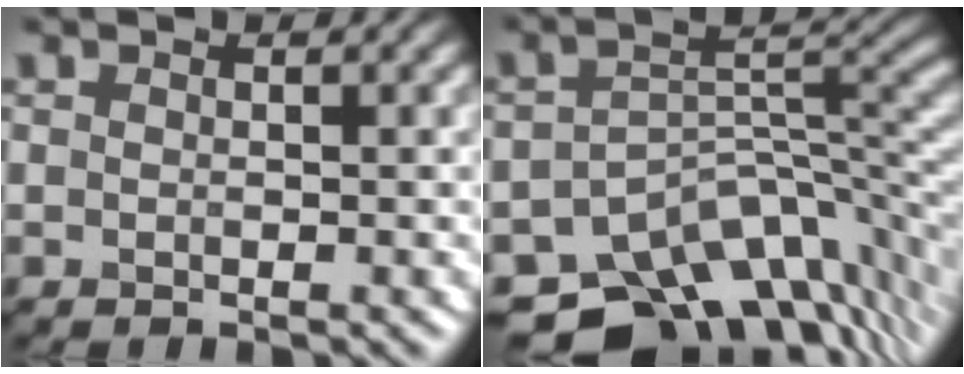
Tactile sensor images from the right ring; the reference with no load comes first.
{"total": 11.8, "force": [-8.0, 5.9, 6.4], "torque": [-0.095, -0.008, -0.130]}